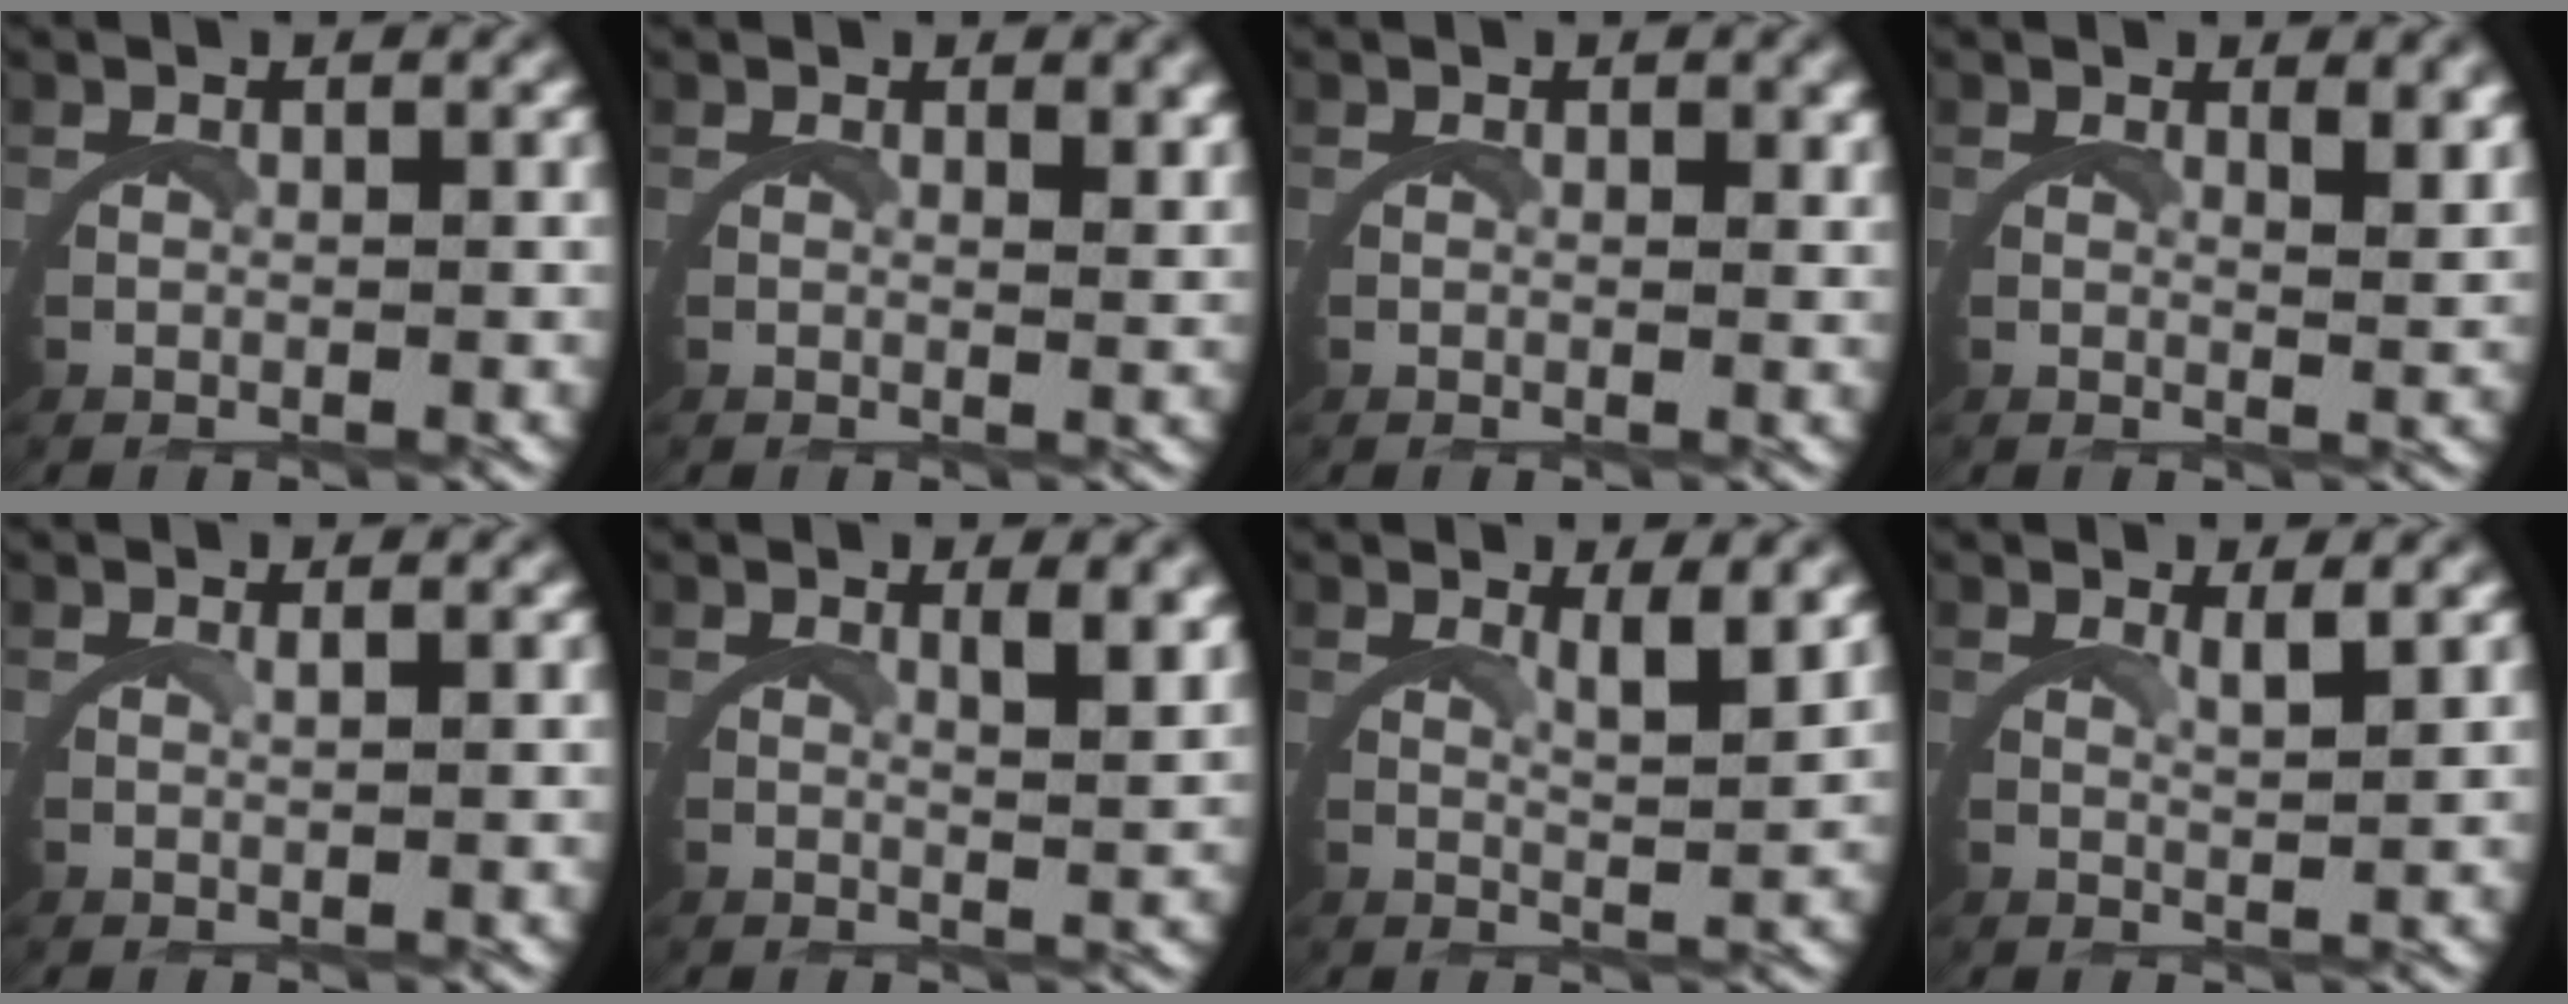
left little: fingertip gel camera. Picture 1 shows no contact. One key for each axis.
{"total": 1.6, "fx": 1.5, "fy": -0.1, "fz": 0.6, "tx": -0.016, "ty": -0.006, "tz": 0.020}
{"total": 0.7, "fx": 0.6, "fy": 0.1, "fz": 0.4, "tx": -0.009, "ty": -0.002, "tz": 0.007}
{"total": 2.4, "fx": 2.1, "fy": -0.1, "fz": 1.1, "tx": -0.023, "ty": -0.011, "tz": 0.032}
{"total": 0.8, "fx": 0.5, "fy": -0.3, "fz": 0.5, "tx": -0.012, "ty": 0.002, "tz": 0.008}
{"total": 2.7, "fx": 2.1, "fy": -0.4, "fz": 1.7, "tx": -0.031, "ty": -0.010, "tz": 0.033}
{"total": 3.1, "fx": 2.4, "fy": -0.4, "fz": 1.9, "tx": -0.033, "ty": -0.009, "tz": 0.039}
{"total": 2.2, "fx": 1.8, "fy": -0.7, "fz": 1.0, "tx": -0.022, "ty": -0.006, "tz": 0.031}